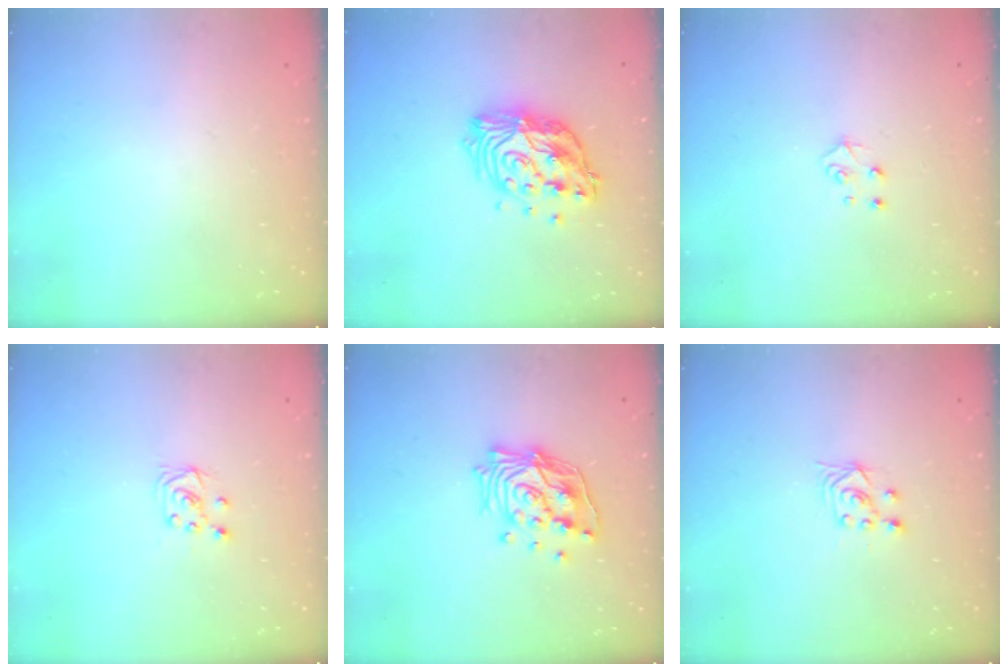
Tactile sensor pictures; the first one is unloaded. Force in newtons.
{"total": 16.8, "press": 16.7, "slide": 1.5}
{"total": 4.5, "press": 4.4, "slide": 0.4}
{"total": 4.5, "press": 4.5, "slide": 0.5}
{"total": 15.1, "press": 14.9, "slide": 1.9}
{"total": 2.5, "press": 2.2, "slide": 1.2}